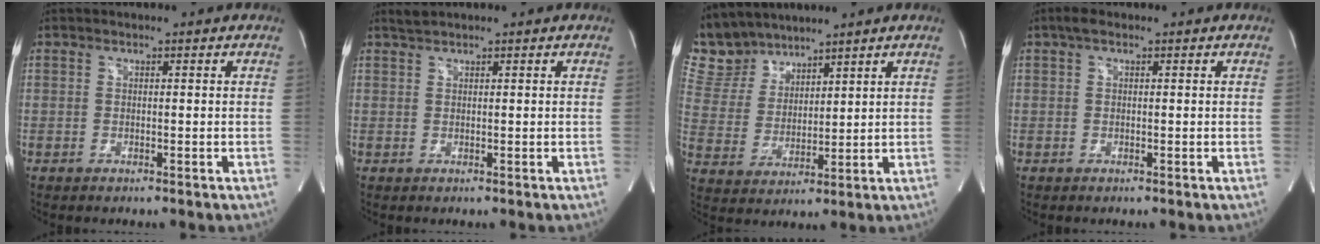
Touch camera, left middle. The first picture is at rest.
{"total": 1.1, "force": [1.0, -0.2, 0.3], "torque": [-0.010, 0.007, 0.027]}
{"total": 9.1, "force": [8.4, 3.2, 1.0], "torque": [-0.038, 0.014, 0.186]}
{"total": 1.5, "force": [0.8, 0.5, 1.1], "torque": [-0.023, 0.015, 0.014]}